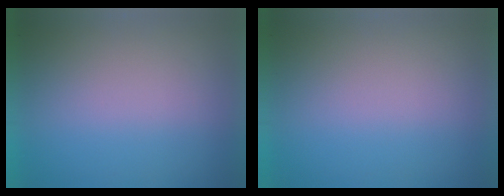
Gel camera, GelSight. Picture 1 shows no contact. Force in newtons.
{"total": 0.0}